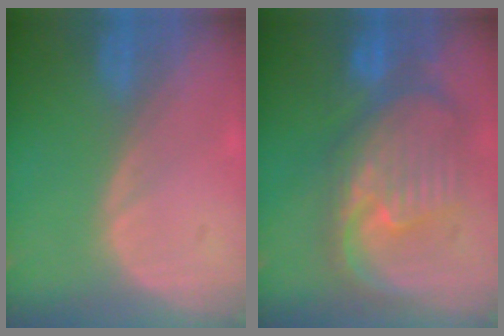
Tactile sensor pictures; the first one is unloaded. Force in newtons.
{"total": 11.4, "press": 9.9, "slide": 5.7}